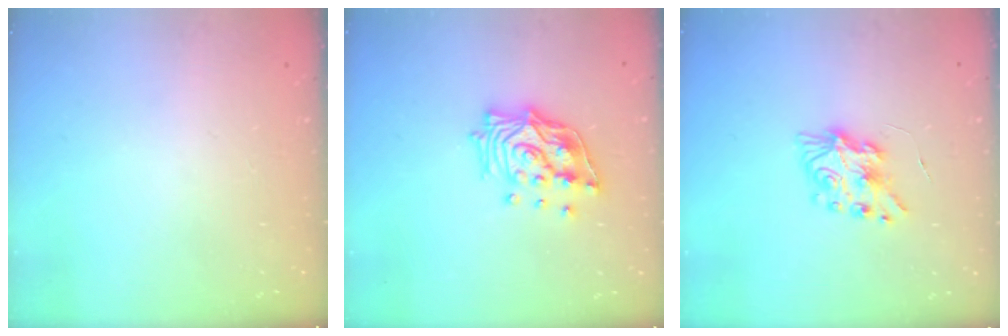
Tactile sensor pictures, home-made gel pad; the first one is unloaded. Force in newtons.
{"total": 15.8, "press": 15.7, "slide": 1.6}
{"total": 8.8, "press": 8.8, "slide": 0.3}